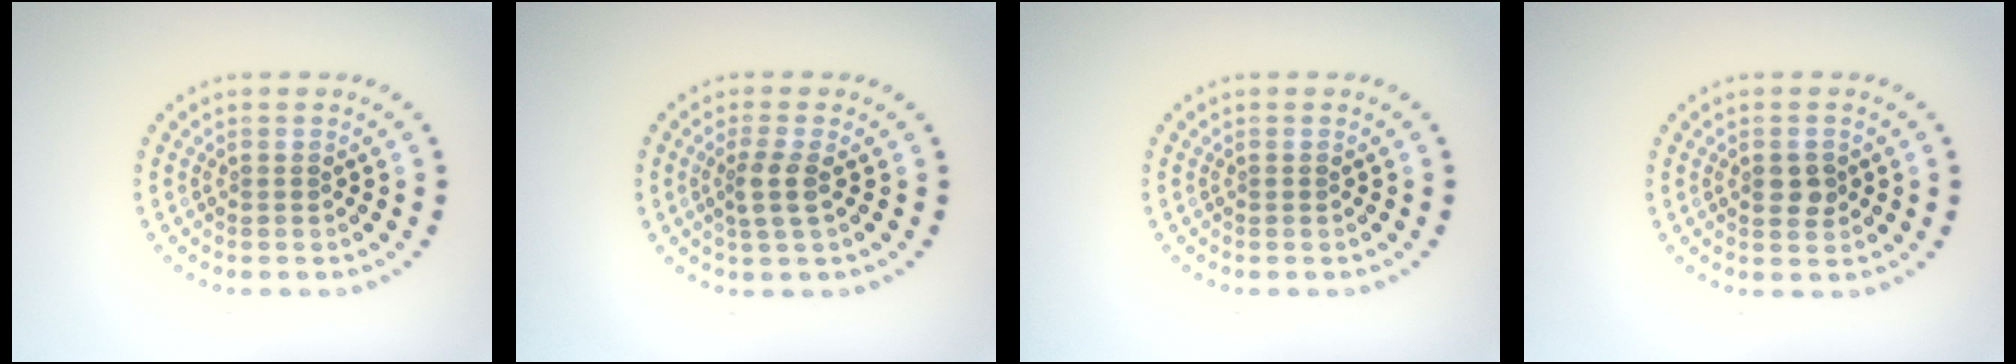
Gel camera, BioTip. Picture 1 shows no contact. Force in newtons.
{"total": 2.1, "press": 1.7, "slide": 1.1}
{"total": 0.0}
{"total": 2.0, "press": 2.0, "slide": 0.1}